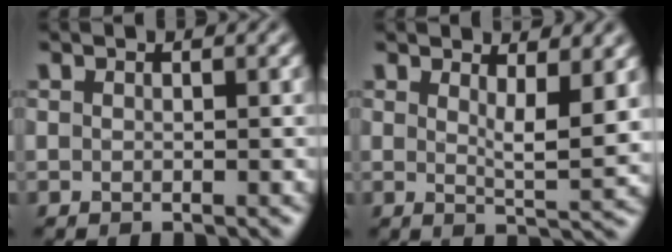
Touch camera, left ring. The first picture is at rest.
{"total": 3.8, "force": [1.6, 0.9, 3.4], "torque": [-0.052, -0.015, 0.029]}